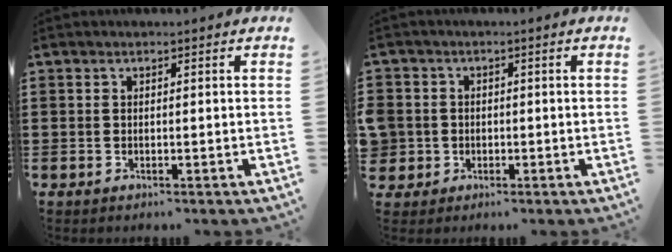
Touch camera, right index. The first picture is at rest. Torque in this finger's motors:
{"motor_torque": [2.14, 0.00, 0.97, 0.21]}